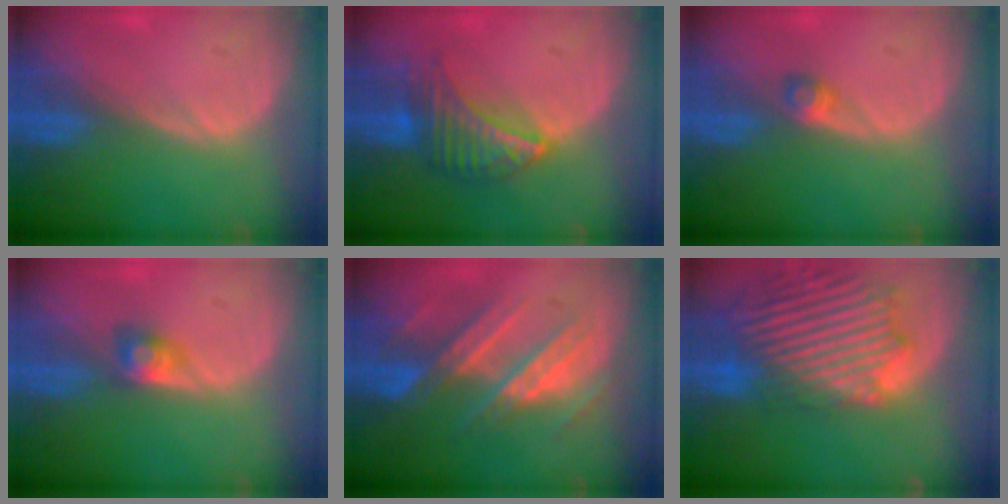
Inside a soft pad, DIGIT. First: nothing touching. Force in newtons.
{"total": 6.5, "press": 6.5, "slide": 0.9}
{"total": 2.0, "press": 1.7, "slide": 1.1}
{"total": 2.6, "press": 2.5, "slide": 0.7}
{"total": 8.7, "press": 8.0, "slide": 3.3}
{"total": 14.6, "press": 12.4, "slide": 7.6}